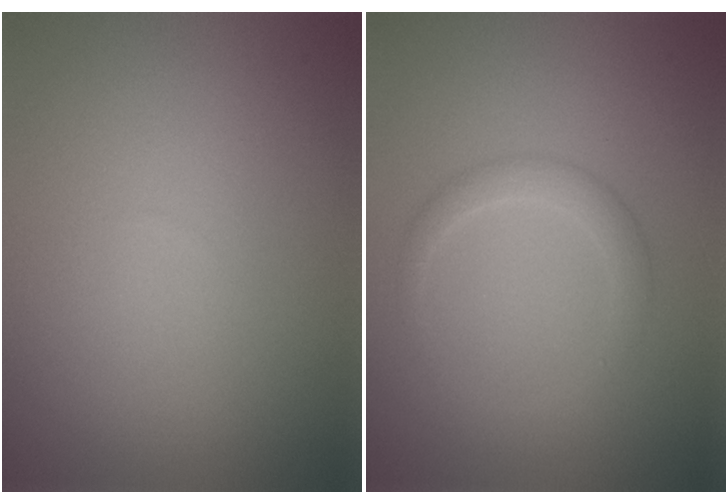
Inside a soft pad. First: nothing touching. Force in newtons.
{"total": 1.8, "press": 1.8, "slide": 0.0}